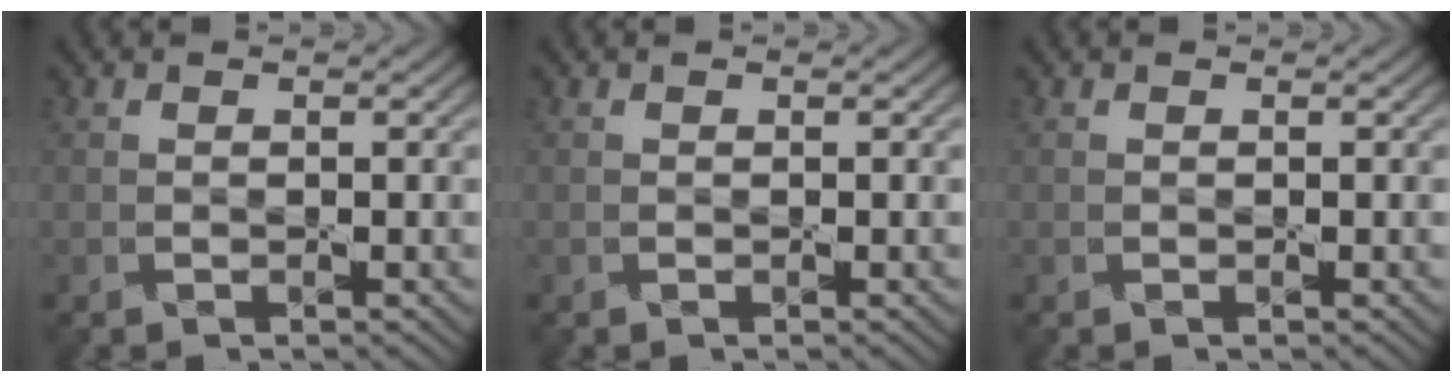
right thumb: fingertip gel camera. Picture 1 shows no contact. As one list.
[{"total": 0.0}, {"total": 0.0}]